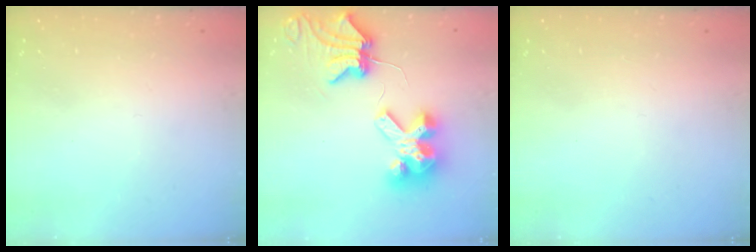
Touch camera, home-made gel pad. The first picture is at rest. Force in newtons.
{"total": 10.0, "press": 9.9, "slide": 1.6}
{"total": 0.0}